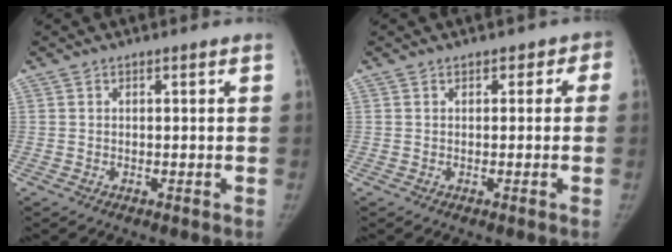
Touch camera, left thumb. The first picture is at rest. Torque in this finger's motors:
{"motor_torque": [-0.55, 0.05, -0.35, 0.00, 0.00]}